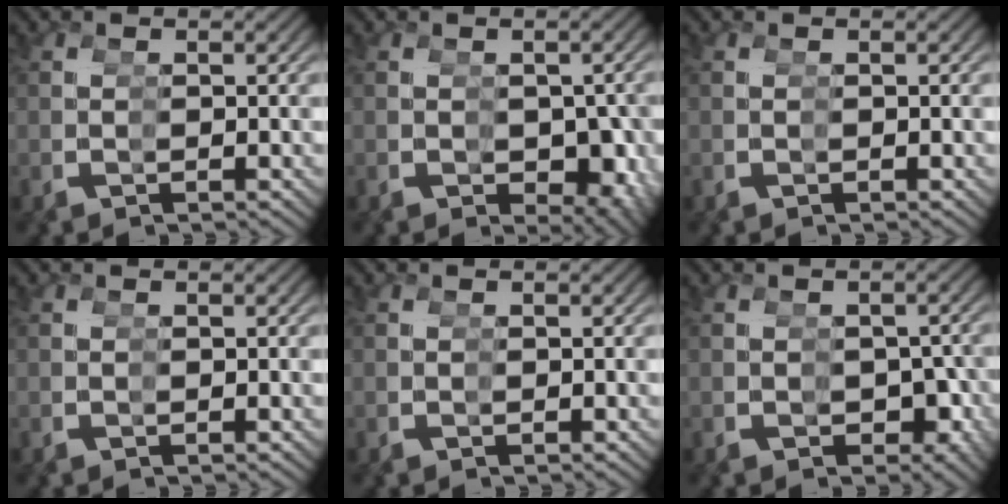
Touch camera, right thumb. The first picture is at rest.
{"total": 5.1, "force": [-0.9, 3.6, 3.6], "torque": [-0.046, -0.021, -0.001]}
{"total": 0.0}
{"total": 0.0}
{"total": 0.0}
{"total": 4.3, "force": [-0.9, 3.5, 2.3], "torque": [-0.027, -0.016, -0.003]}